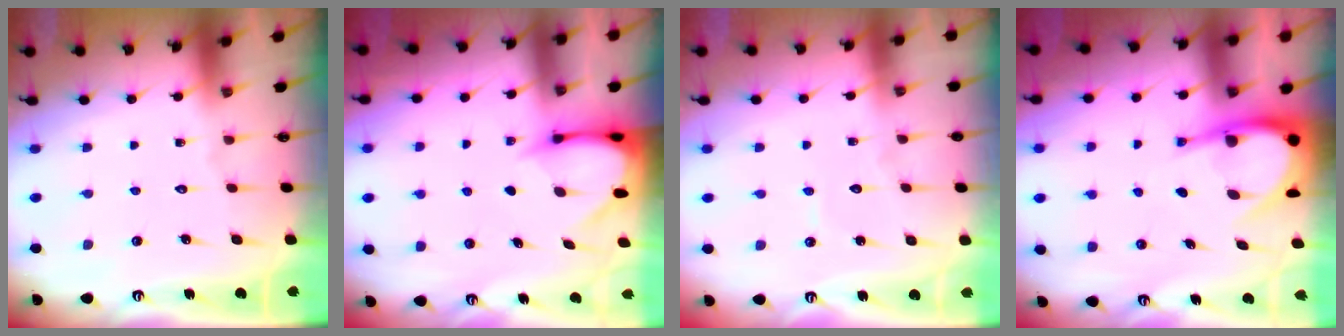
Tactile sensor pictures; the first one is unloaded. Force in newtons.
{"total": 3.5, "press": 3.5, "slide": 0.3}
{"total": 3.3, "press": 3.3, "slide": 0.1}
{"total": 8.2, "press": 8.1, "slide": 1.0}